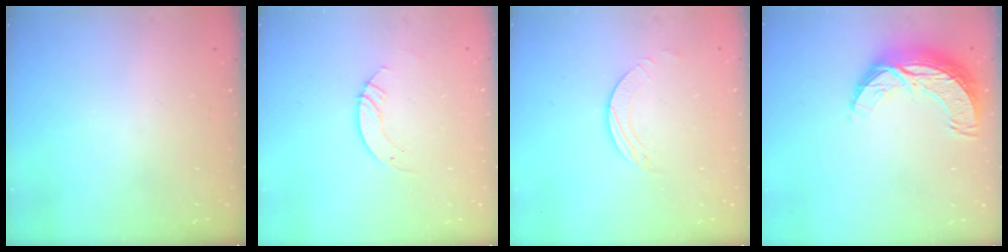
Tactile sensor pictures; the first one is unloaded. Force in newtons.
{"total": 3.5, "press": 3.5, "slide": 0.1}
{"total": 2.0, "press": 2.0, "slide": 0.2}
{"total": 10.2, "press": 10.2, "slide": 0.6}